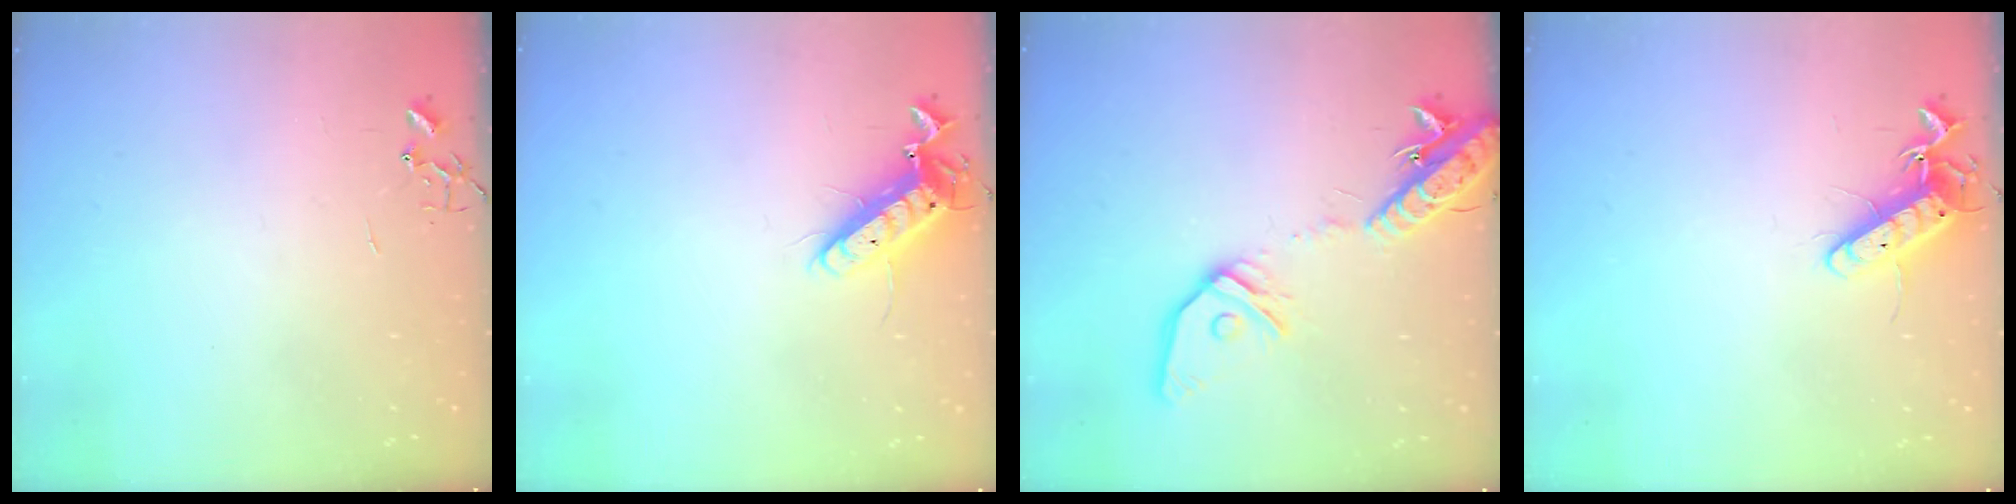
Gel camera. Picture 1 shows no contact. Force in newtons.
{"total": 12.1, "press": 12.0, "slide": 1.8}
{"total": 18.0, "press": 17.6, "slide": 3.9}
{"total": 12.2, "press": 12.2, "slide": 0.9}